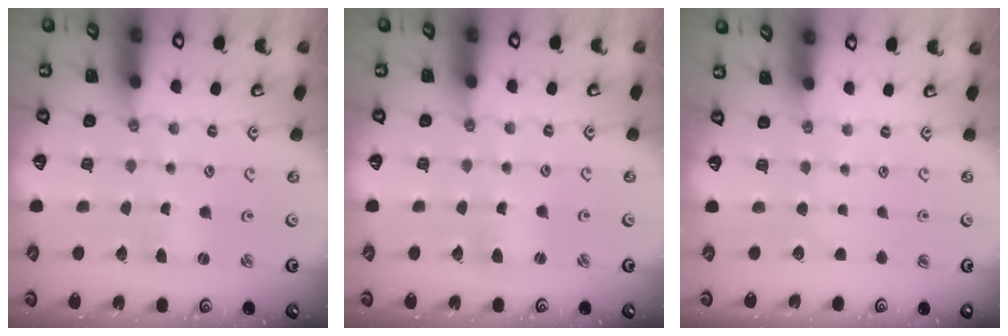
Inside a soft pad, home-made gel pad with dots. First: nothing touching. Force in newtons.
{"total": 1.8, "press": 1.8, "slide": 0.2}
{"total": 0.0}